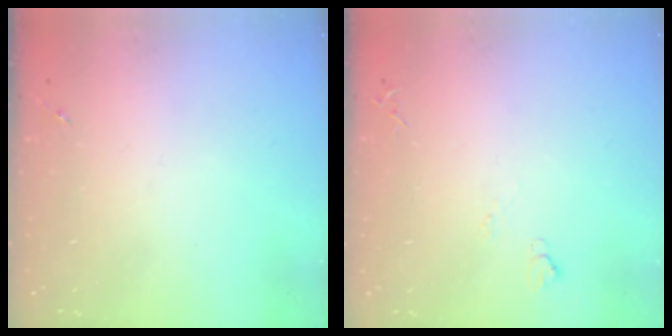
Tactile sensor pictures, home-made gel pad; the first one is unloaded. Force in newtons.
{"total": 4.0, "press": 4.0, "slide": 0.6}